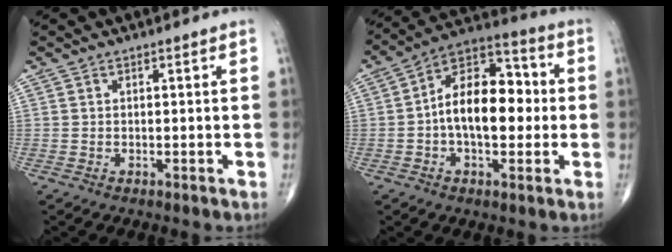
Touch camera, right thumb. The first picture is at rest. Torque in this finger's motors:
{"motor_torque": [0.16, 0.63, 1.27, 0.00, 0.16]}